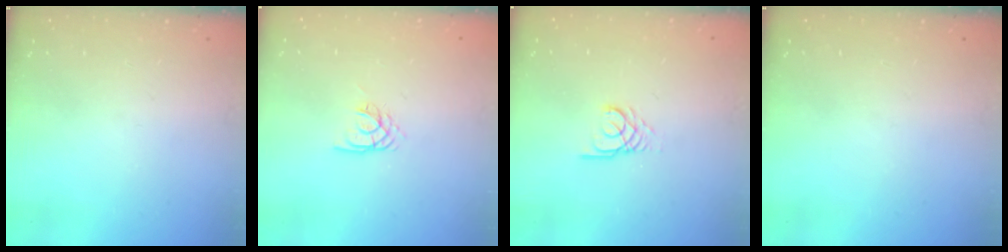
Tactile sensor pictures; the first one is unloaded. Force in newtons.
{"total": 2.1, "press": 2.1, "slide": 0.4}
{"total": 2.7, "press": 2.7, "slide": 0.3}
{"total": 0.0}